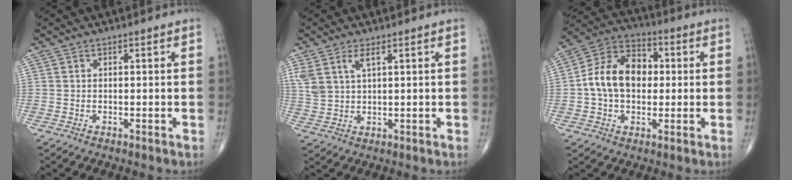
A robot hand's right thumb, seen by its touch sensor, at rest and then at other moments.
{"total": 4.8, "force": [2.6, 1.8, 3.6], "torque": [-0.084, -0.006, 0.060]}
{"total": 13.3, "force": [0.5, 9.3, 9.5], "torque": [-0.152, 0.029, -0.001]}